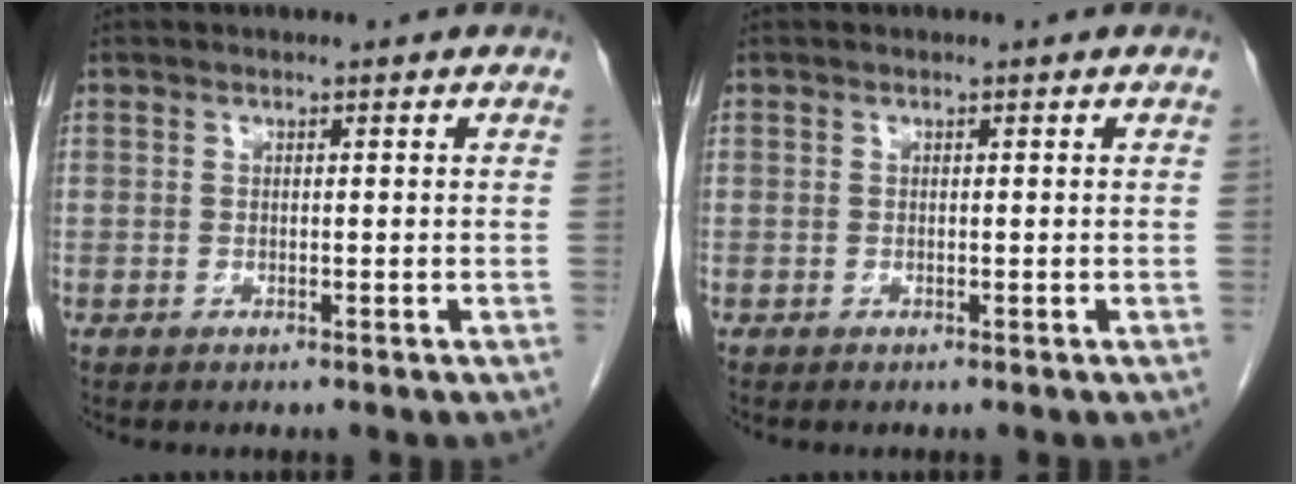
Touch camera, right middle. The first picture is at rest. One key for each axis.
{"total": 0.0}